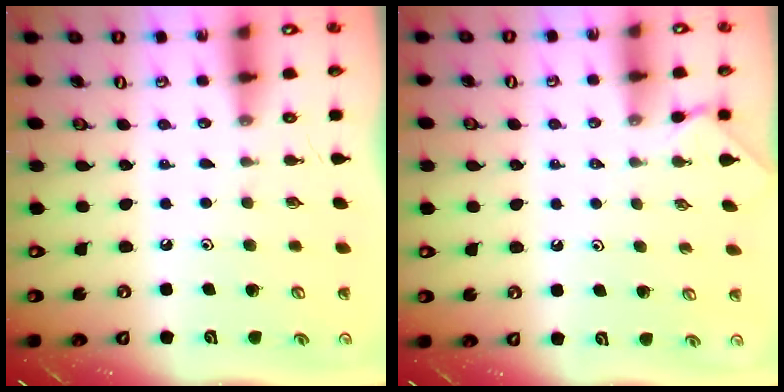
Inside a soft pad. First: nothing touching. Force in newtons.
{"total": 1.4, "press": 1.4, "slide": 0.2}